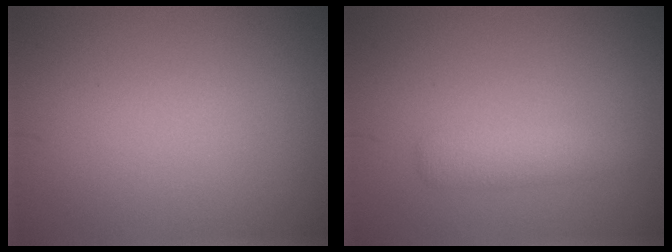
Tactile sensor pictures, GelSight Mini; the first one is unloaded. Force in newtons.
{"total": 2.2, "press": 2.2, "slide": 0.0}